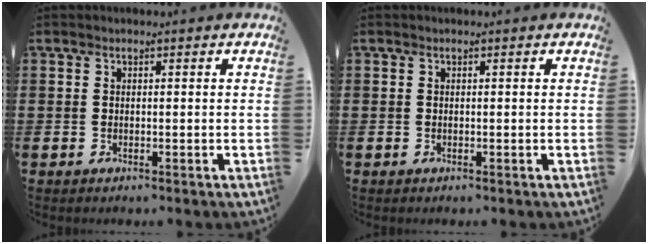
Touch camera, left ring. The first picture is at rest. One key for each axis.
{"total": 0.0}